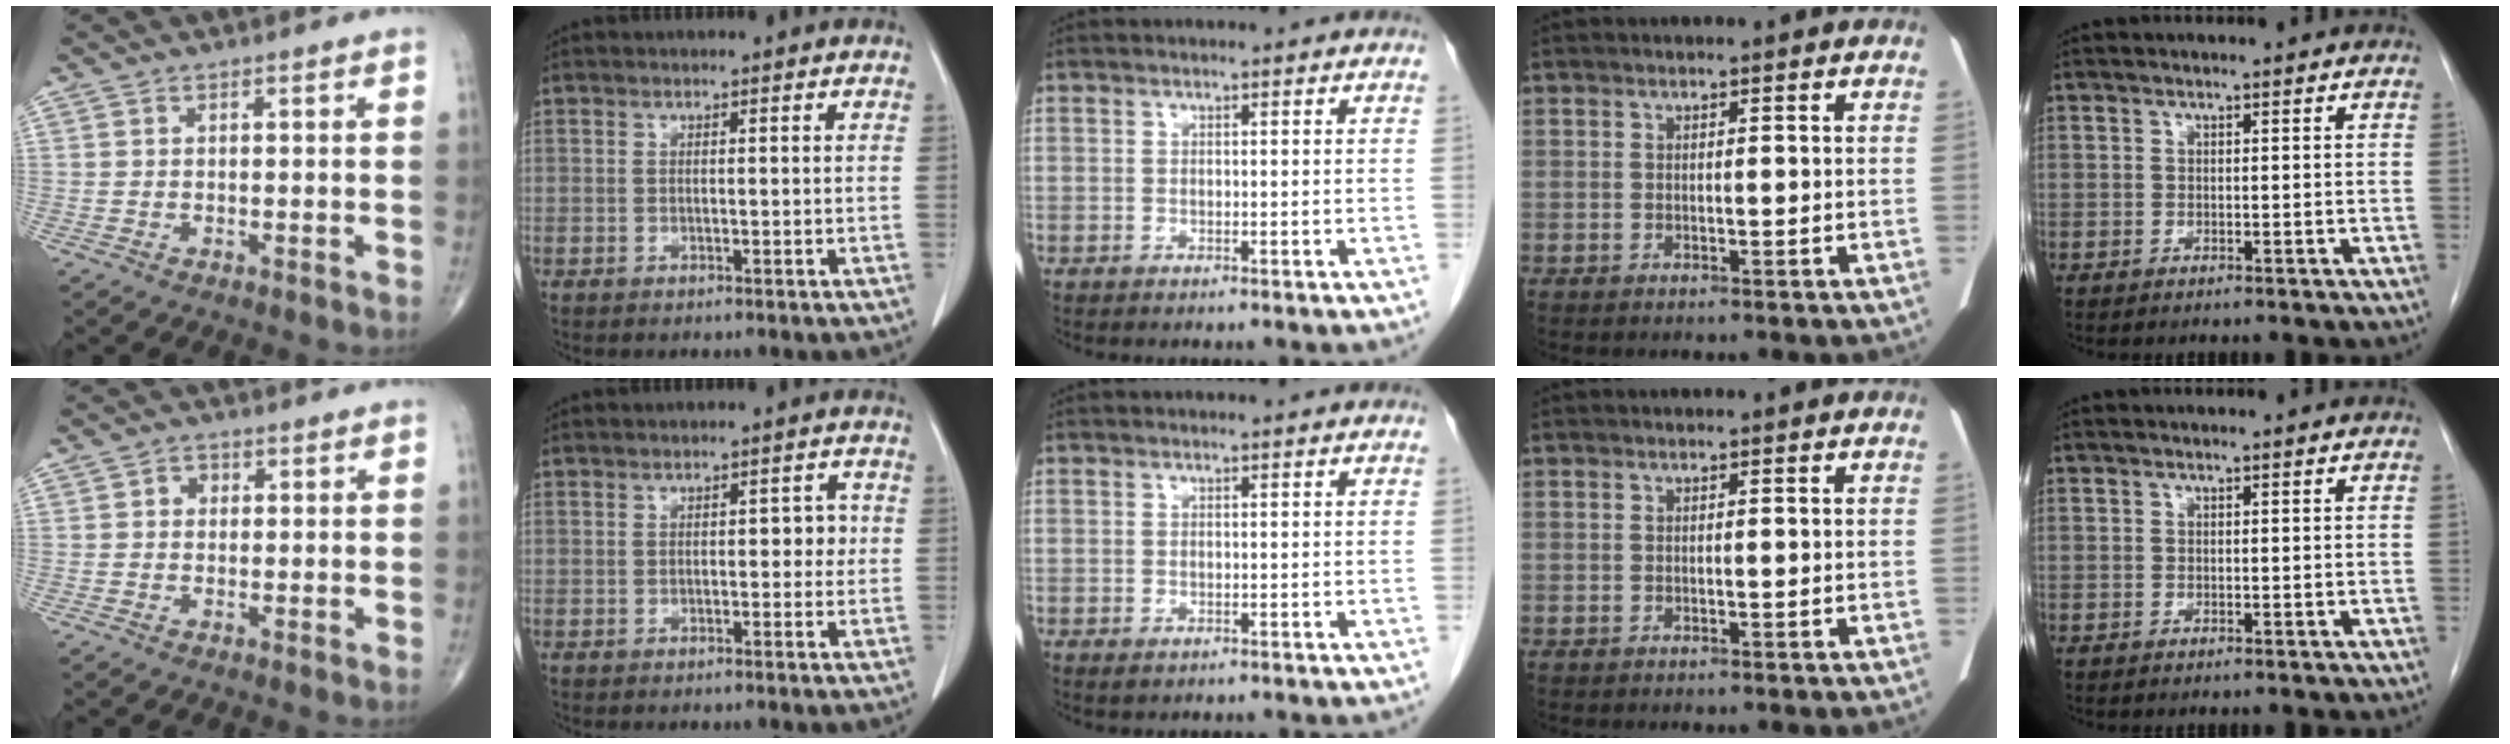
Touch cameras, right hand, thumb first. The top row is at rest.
{"thumb": {"total": 2.0, "force": [0.2, 1.8, 0.8], "torque": [-0.002, 0.004, -0.001]}, "index": {"total": 3.2, "force": [0.1, 1.7, 2.8], "torque": [-0.037, 0.021, 0.002]}, "middle": {"total": 0.6, "force": [-0.3, 0.4, 0.3], "torque": [-0.007, 0.000, 0.000]}}